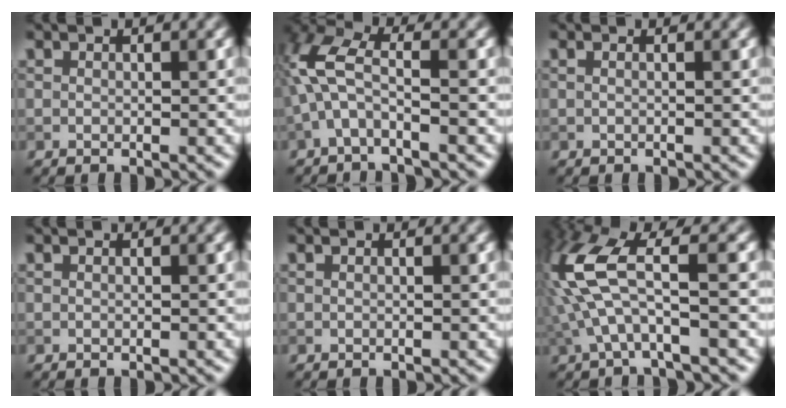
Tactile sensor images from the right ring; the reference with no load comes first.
{"total": 5.0, "force": [-0.9, 1.8, 4.6], "torque": [-0.112, 0.021, -0.032]}
{"total": 0.7, "force": [0.2, 0.3, 0.6], "torque": [-0.008, -0.006, -0.003]}
{"total": 0.0}
{"total": 0.0}
{"total": 7.9, "force": [0.0, 2.5, 7.5], "torque": [-0.188, 0.017, -0.005]}